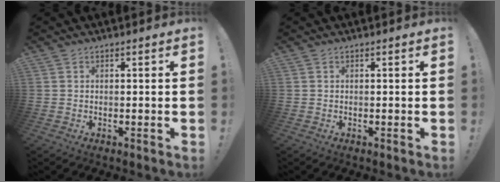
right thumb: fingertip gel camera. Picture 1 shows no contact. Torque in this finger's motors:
{"motor_torque": [0.00, 0.00, 0.02, 0.02, 0.00]}